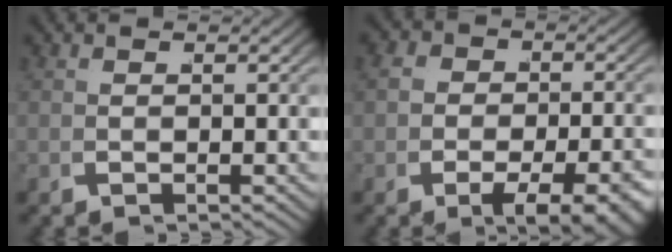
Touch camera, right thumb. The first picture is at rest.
{"total": 5.1, "force": [-1.7, 2.9, 3.8], "torque": [-0.055, -0.021, -0.019]}